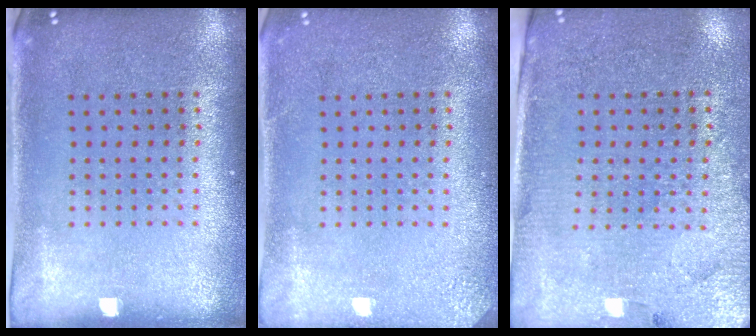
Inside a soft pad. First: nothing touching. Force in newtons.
{"total": 2.0, "press": 2.0, "slide": 0.3}
{"total": 3.1, "press": 2.9, "slide": 1.1}